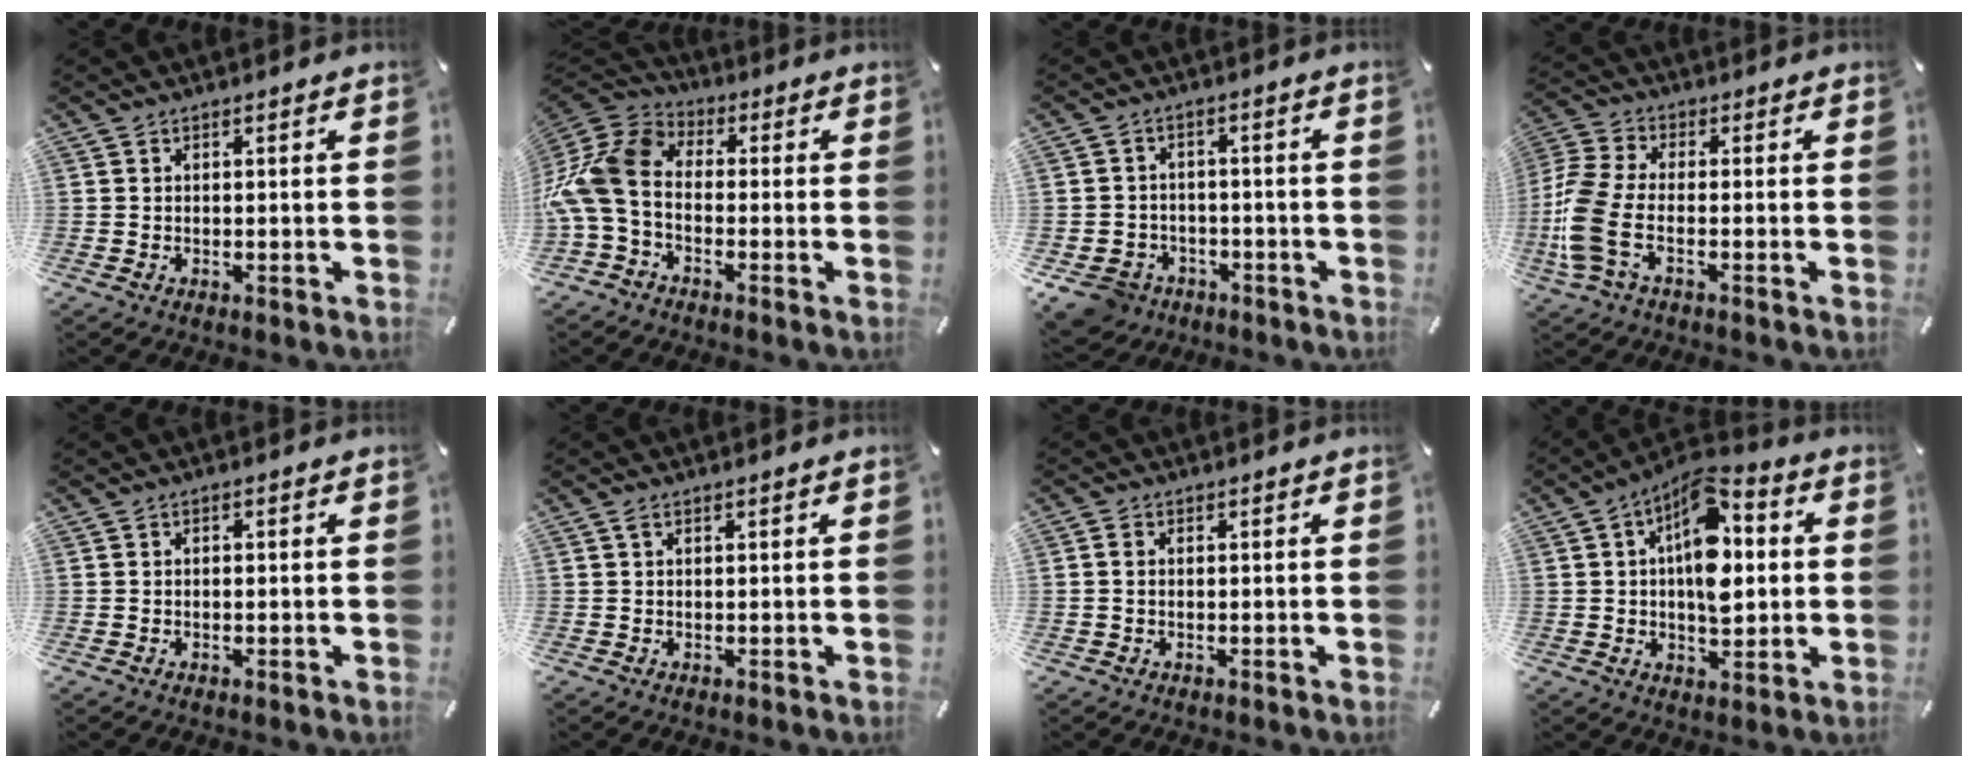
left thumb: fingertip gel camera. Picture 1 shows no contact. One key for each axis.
{"total": 12.6, "fx": -3.0, "fy": 8.9, "fz": 8.4, "tx": -0.189, "ty": 0.022, "tz": -0.058}
{"total": 5.5, "fx": -3.2, "fy": 4.3, "fz": 1.5, "tx": -0.042, "ty": 0.019, "tz": -0.063}
{"total": 10.7, "fx": -2.6, "fy": 6.1, "fz": 8.4, "tx": -0.205, "ty": -0.006, "tz": -0.046}
{"total": 0.7, "fx": -0.1, "fy": 0.4, "fz": 0.6, "tx": -0.011, "ty": 0.000, "tz": -0.003}
{"total": 1.0, "fx": 0.4, "fy": 0.4, "fz": 0.8, "tx": -0.015, "ty": 0.002, "tz": 0.007}
{"total": 1.4, "fx": 0.1, "fy": 1.1, "fz": 1.0, "tx": -0.021, "ty": 0.006, "tz": -0.001}
{"total": 14.1, "fx": 3.1, "fy": 8.3, "fz": 10.9, "tx": -0.169, "ty": -0.024, "tz": 0.054}